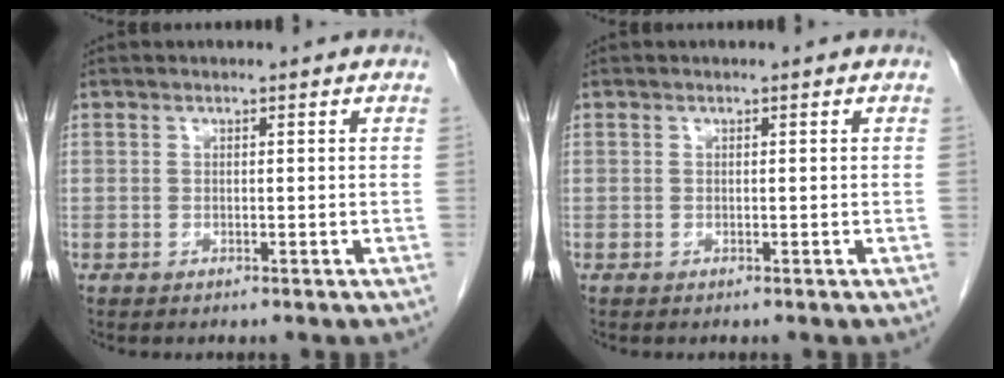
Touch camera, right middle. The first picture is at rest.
{"total": 0.0}